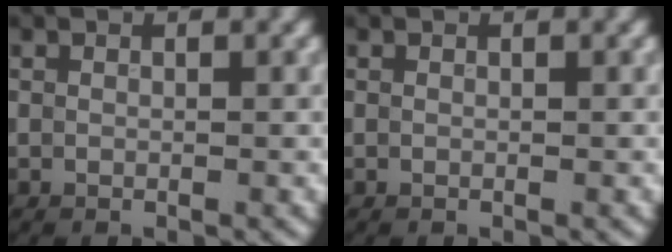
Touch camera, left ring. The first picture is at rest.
{"total": 0.0}